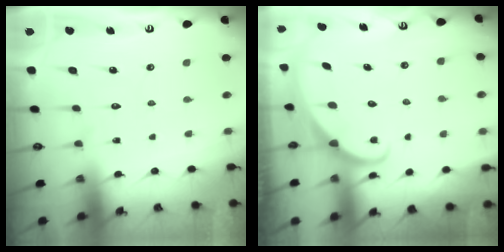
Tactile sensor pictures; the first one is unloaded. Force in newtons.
{"total": 2.1, "press": 2.1, "slide": 0.0}